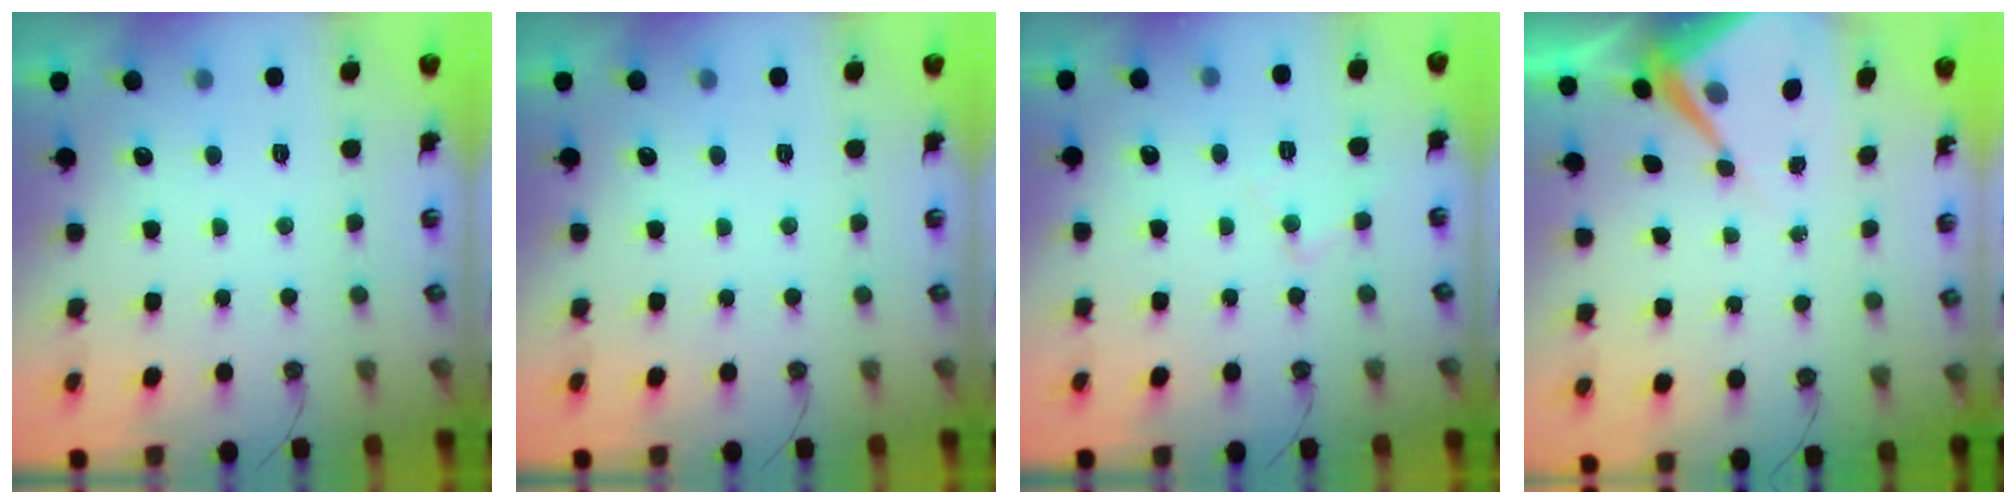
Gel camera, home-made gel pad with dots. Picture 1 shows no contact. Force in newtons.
{"total": 0.0}
{"total": 5.9, "press": 5.9, "slide": 0.9}
{"total": 7.0, "press": 7.0, "slide": 0.6}